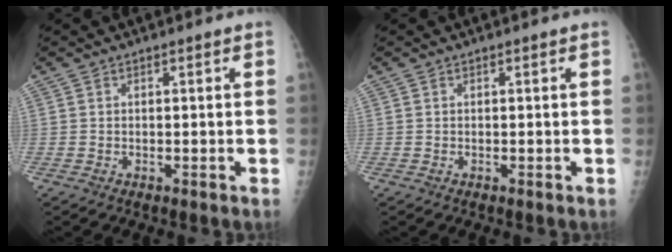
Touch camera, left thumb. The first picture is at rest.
{"total": 0.0}